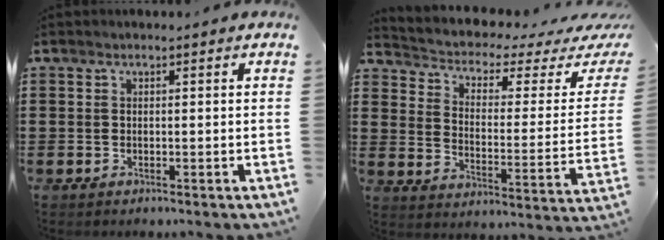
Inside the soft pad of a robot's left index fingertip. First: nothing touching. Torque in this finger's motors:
{"motor_torque": [1.20, -0.94, 0.32, 0.02]}